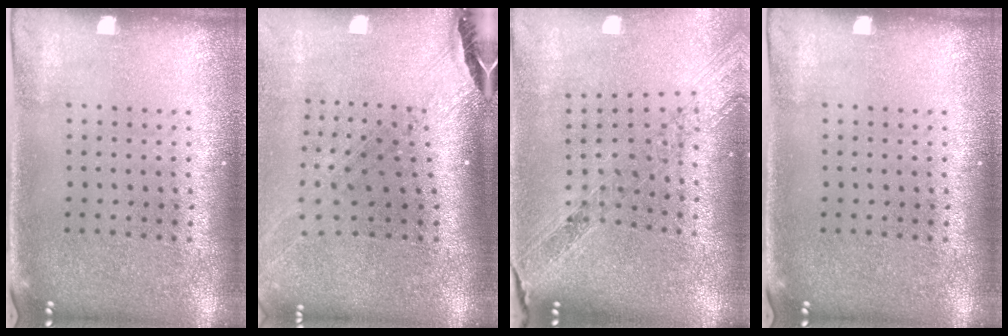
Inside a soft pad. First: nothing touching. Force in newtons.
{"total": 1.8, "press": 1.6, "slide": 0.9}
{"total": 1.2, "press": 1.2, "slide": 0.3}
{"total": 0.0}